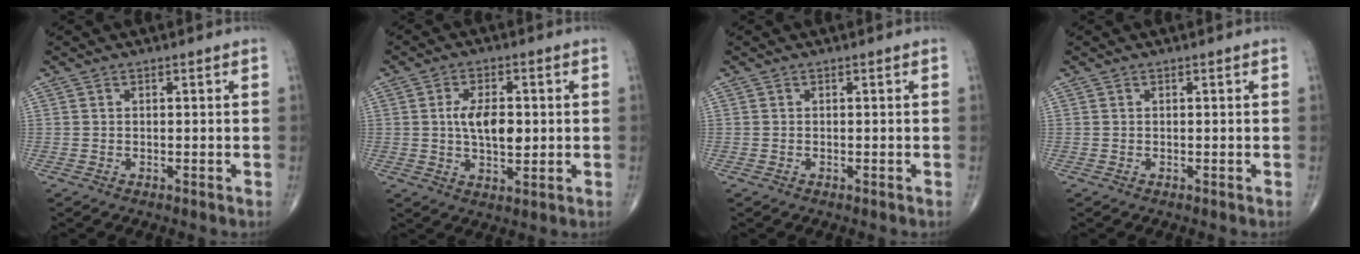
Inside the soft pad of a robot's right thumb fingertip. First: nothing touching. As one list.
[{"total": 8.0, "force": [0.4, 4.1, 6.8], "torque": [-0.111, -0.005, 0.006]}, {"total": 0.0}, {"total": 0.0}]